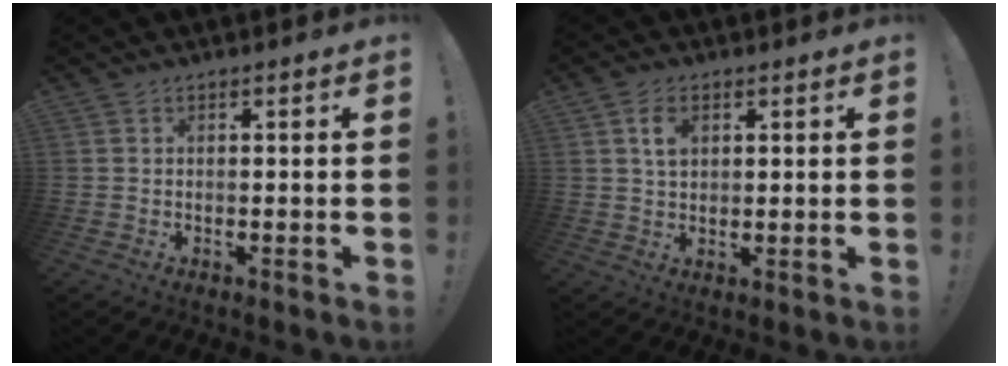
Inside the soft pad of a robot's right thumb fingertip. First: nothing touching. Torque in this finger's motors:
{"motor_torque": [0.29, 1.03, 0.11, -0.04, 0.03]}